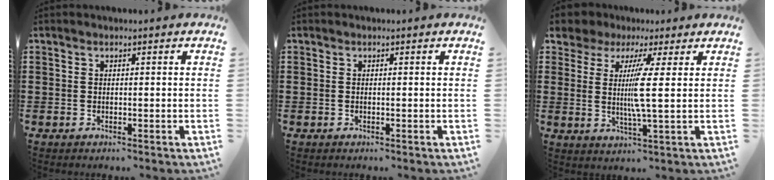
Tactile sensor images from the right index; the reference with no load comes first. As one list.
[{"total": 0.0}, {"total": 6.7, "force": [2.9, 1.5, 5.9], "torque": [-0.107, -0.012, 0.049]}]